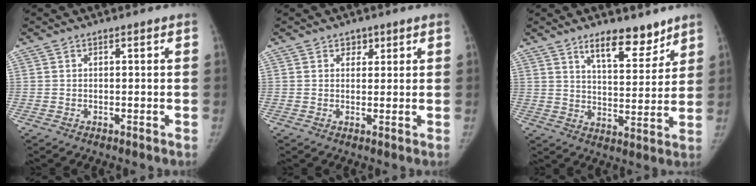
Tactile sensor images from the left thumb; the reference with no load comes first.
{"total": 2.3, "force": [1.4, 1.7, 0.7], "torque": [0.010, -0.006, 0.017]}
{"total": 10.2, "force": [7.3, 4.0, 5.7], "torque": [-0.061, -0.054, 0.121]}